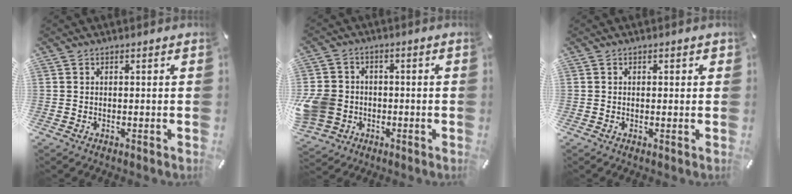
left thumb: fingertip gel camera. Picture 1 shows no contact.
{"total": 9.5, "force": [-1.8, 8.6, 3.7], "torque": [-0.101, 0.019, -0.032]}
{"total": 0.7, "force": [0.0, 0.5, 0.5], "torque": [-0.001, 0.000, -0.002]}